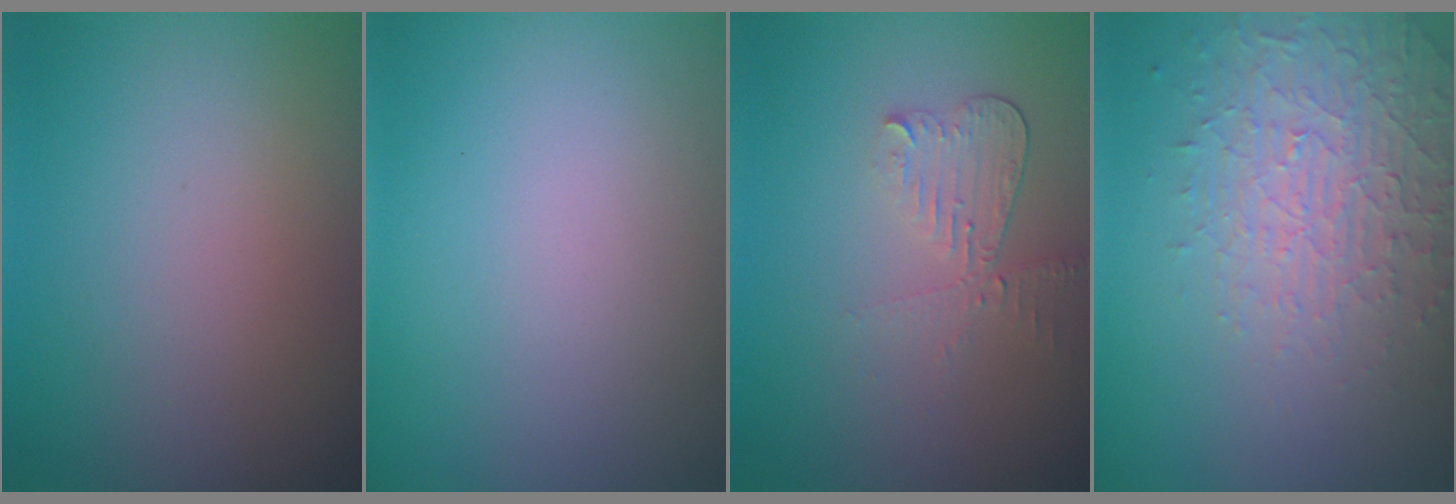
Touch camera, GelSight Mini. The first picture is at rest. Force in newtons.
{"total": 0.0}
{"total": 2.5, "press": 2.3, "slide": 0.9}
{"total": 4.5, "press": 3.3, "slide": 3.1}